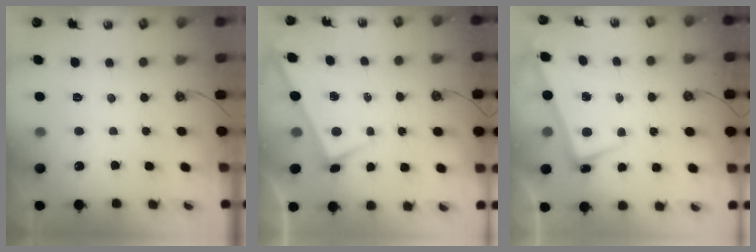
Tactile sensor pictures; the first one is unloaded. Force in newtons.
{"total": 3.3, "press": 3.3, "slide": 0.2}
{"total": 2.6, "press": 2.4, "slide": 0.9}